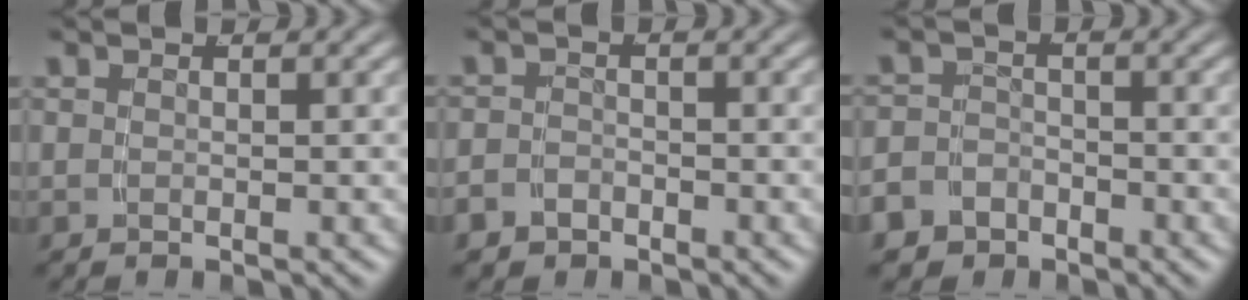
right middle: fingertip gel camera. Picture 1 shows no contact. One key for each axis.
{"total": 2.6, "fx": -2.0, "fy": 1.7, "fz": 0.2, "tx": -0.010, "ty": -0.016, "tz": -0.029}
{"total": 5.3, "fx": -3.2, "fy": 4.2, "fz": 0.7, "tx": -0.023, "ty": -0.019, "tz": -0.058}